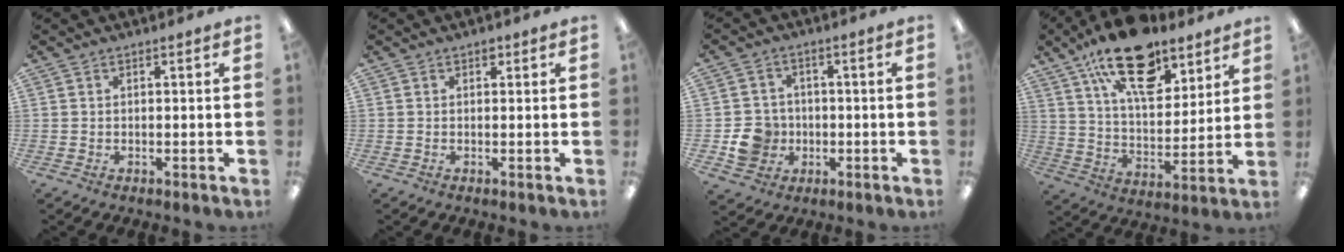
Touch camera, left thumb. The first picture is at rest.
{"total": 1.1, "force": [0.7, 0.7, 0.6], "torque": [-0.005, -0.001, 0.010]}
{"total": 7.9, "force": [-1.8, 7.3, 2.5], "torque": [-0.055, 0.014, -0.028]}
{"total": 21.3, "force": [13.7, 10.3, 12.7], "torque": [-0.204, -0.065, 0.236]}